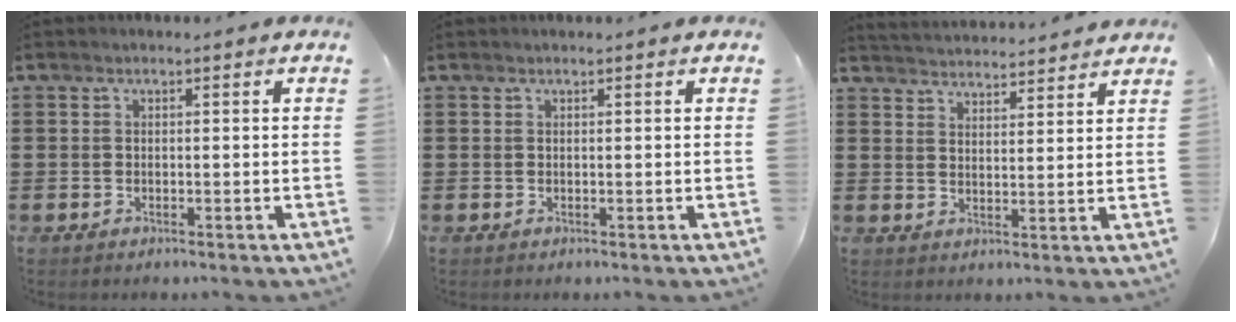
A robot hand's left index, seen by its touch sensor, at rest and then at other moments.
{"total": 0.0}
{"total": 3.5, "force": [3.5, -0.4, -0.1], "torque": [-0.010, -0.020, 0.062]}